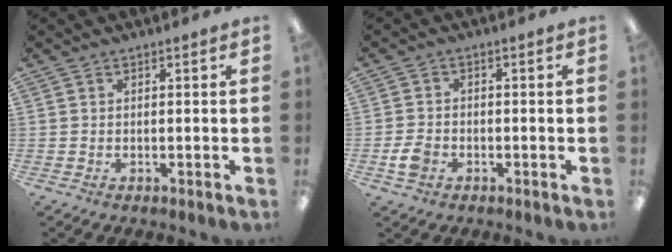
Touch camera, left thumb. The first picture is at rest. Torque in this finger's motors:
{"motor_torque": [-0.08, 0.14, 0.02, -0.03, 0.00]}